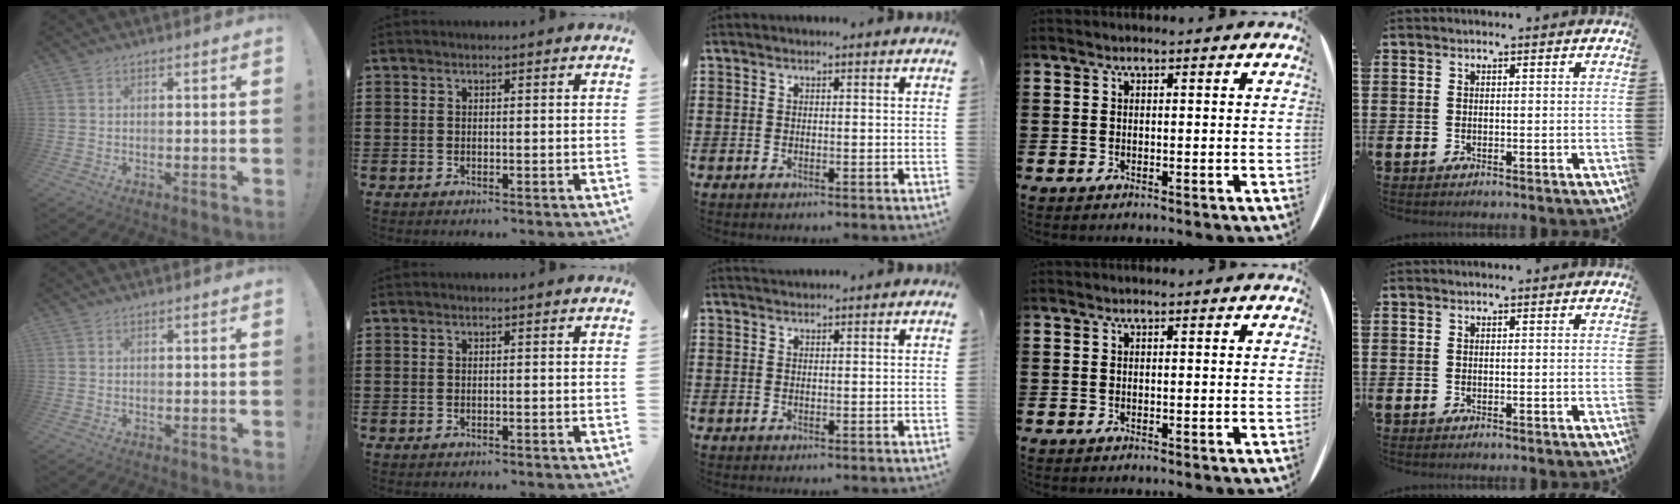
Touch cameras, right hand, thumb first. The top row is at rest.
{"middle": {"total": 0.8, "force": [0.8, 0.3, -0.1], "torque": [0.000, 0.001, 0.016]}}